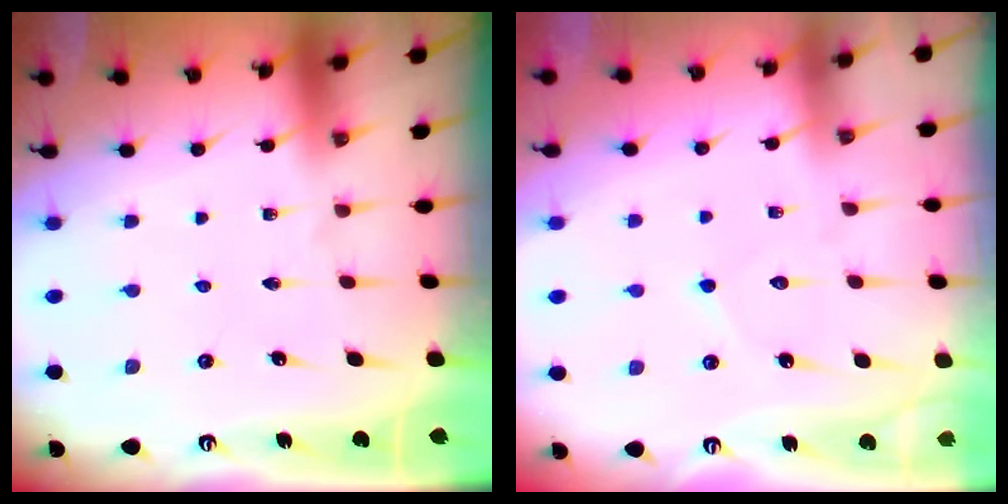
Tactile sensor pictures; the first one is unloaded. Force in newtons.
{"total": 4.7, "press": 4.7, "slide": 0.4}